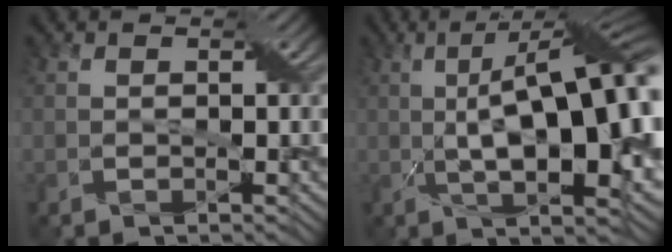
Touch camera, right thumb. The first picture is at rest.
{"total": 16.4, "force": [0.5, 5.0, 15.6], "torque": [-0.234, 0.021, 0.005]}